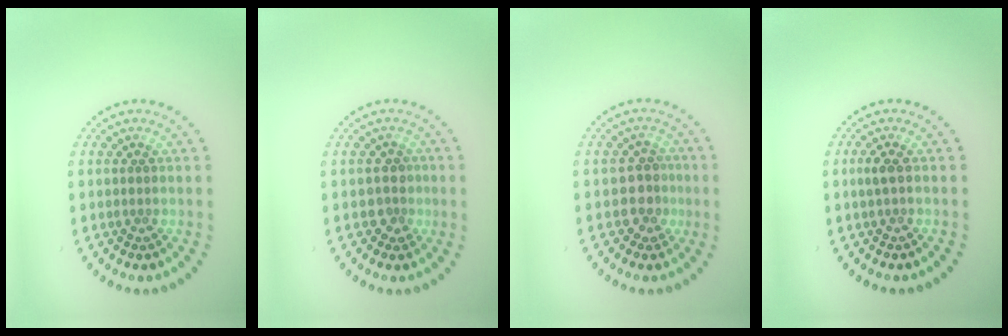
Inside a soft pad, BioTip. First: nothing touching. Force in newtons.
{"total": 1.5, "press": 1.2, "slide": 0.8}
{"total": 2.3, "press": 2.0, "slide": 1.3}
{"total": 1.0, "press": 1.0, "slide": 0.3}